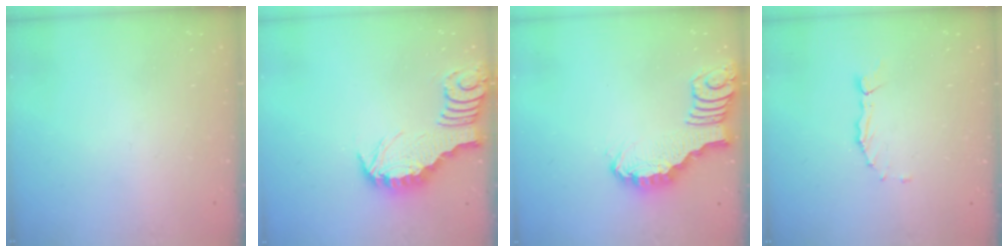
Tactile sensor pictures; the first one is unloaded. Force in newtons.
{"total": 2.6, "press": 2.6, "slide": 0.2}
{"total": 2.3, "press": 2.3, "slide": 0.3}
{"total": 2.2, "press": 2.2, "slide": 0.2}